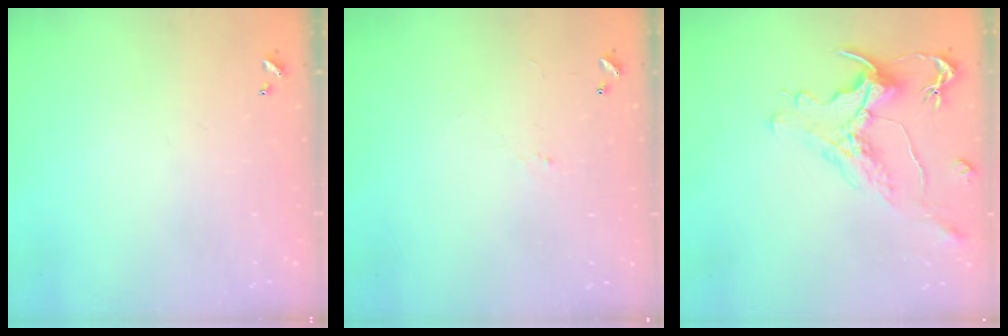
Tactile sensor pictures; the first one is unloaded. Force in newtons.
{"total": 0.7, "press": 0.4, "slide": 0.6}
{"total": 1.5, "press": 0.7, "slide": 1.3}